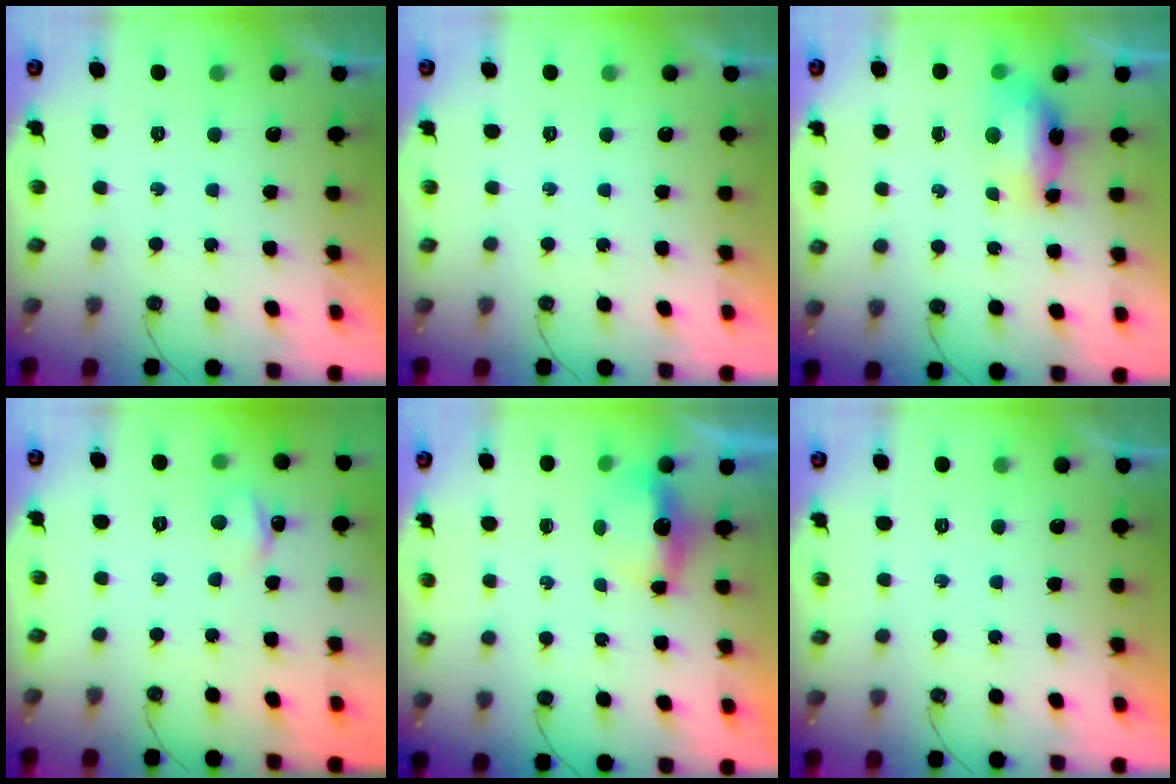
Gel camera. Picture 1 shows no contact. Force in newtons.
{"total": 0.0}
{"total": 7.2, "press": 7.1, "slide": 1.0}
{"total": 2.5, "press": 2.5, "slide": 0.4}
{"total": 4.0, "press": 4.0, "slide": 0.5}
{"total": 0.0}